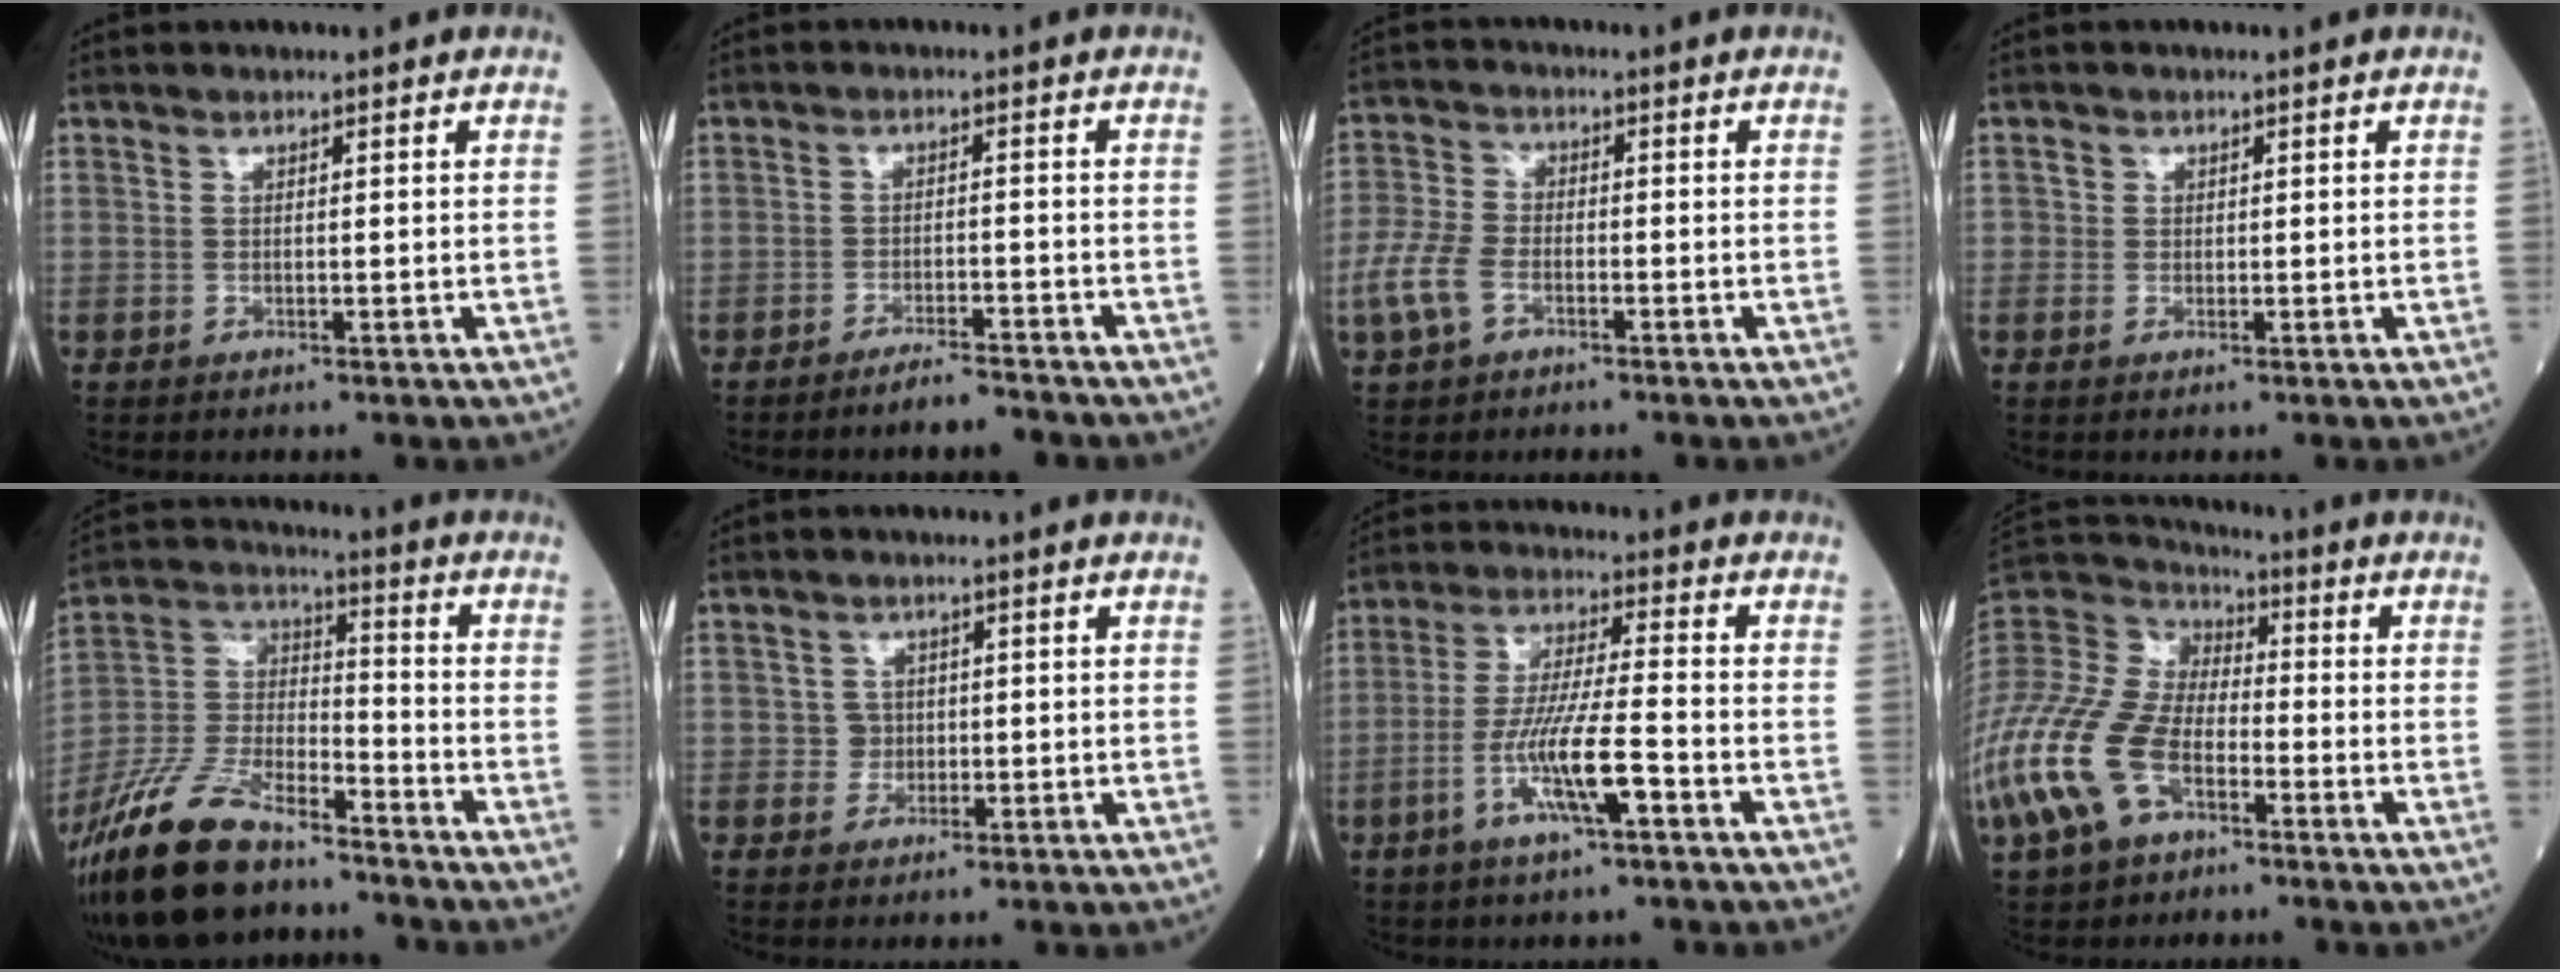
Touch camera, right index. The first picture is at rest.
{"total": 4.0, "force": [-3.6, 0.3, 1.7], "torque": [-0.030, -0.006, -0.058]}
{"total": 7.5, "force": [-3.3, 4.4, 5.1], "torque": [-0.143, 0.002, -0.071]}
{"total": 1.0, "force": [0.0, 1.0, 0.2], "torque": [0.003, 0.002, -0.002]}
{"total": 21.4, "force": [-16.6, 7.2, 11.4], "torque": [-0.282, -0.020, -0.315]}
{"total": 1.6, "force": [-0.1, 1.6, 0.2], "torque": [0.003, 0.005, -0.002]}
{"total": 9.7, "force": [-4.1, 0.5, 8.7], "torque": [-0.172, -0.004, -0.077]}
{"total": 17.4, "force": [-8.1, 9.5, 12.1], "torque": [-0.296, 0.000, -0.160]}